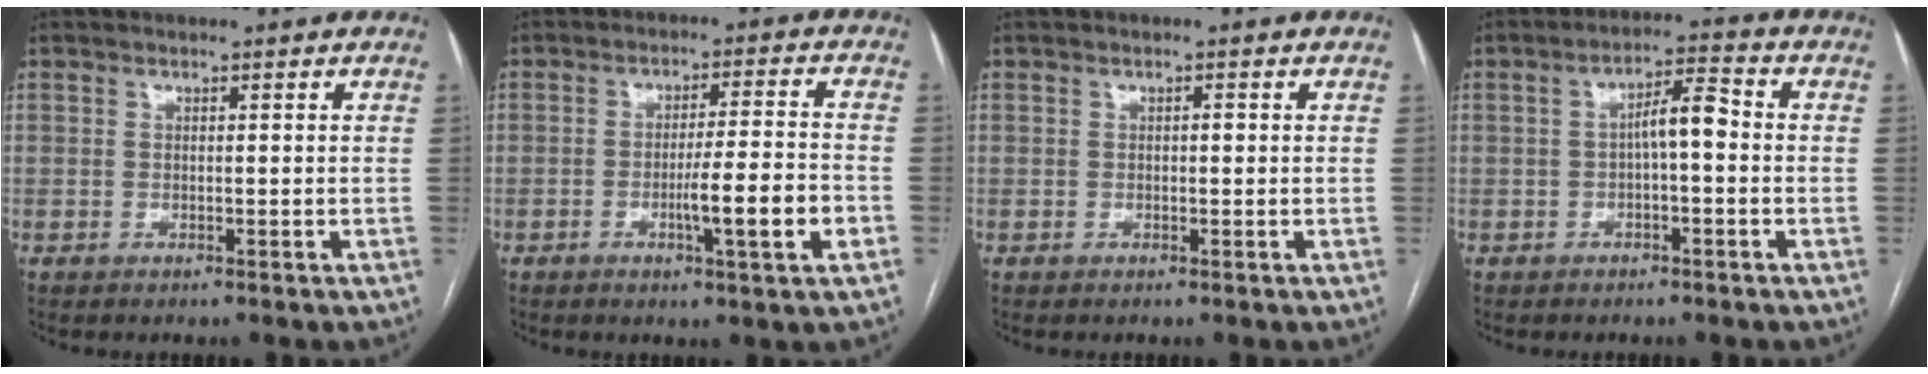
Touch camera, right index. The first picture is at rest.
{"total": 8.5, "force": [-2.8, -0.1, 8.0], "torque": [-0.123, -0.003, -0.044]}
{"total": 0.7, "force": [0.0, 0.3, 0.6], "torque": [-0.008, 0.002, -0.001]}
{"total": 5.2, "force": [-0.3, 1.2, 5.0], "torque": [-0.080, 0.022, -0.006]}